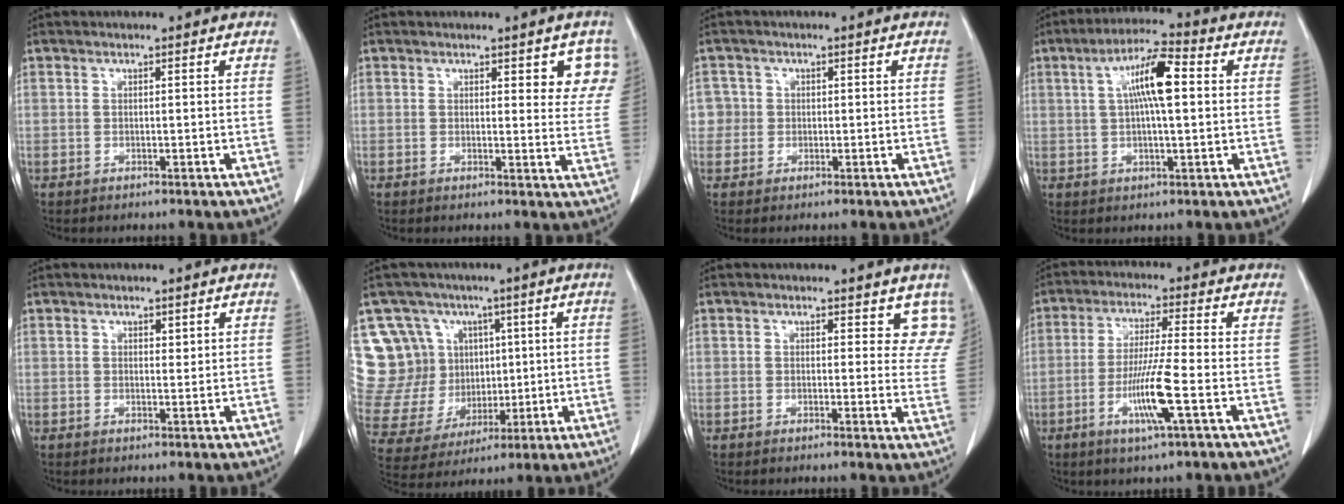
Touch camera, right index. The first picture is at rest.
{"total": 6.1, "force": [3.2, 2.1, 4.7], "torque": [-0.039, -0.007, 0.027]}
{"total": 2.7, "force": [0.1, 2.7, -0.3], "torque": [0.020, 0.010, 0.002]}
{"total": 8.9, "force": [1.8, 1.5, 8.6], "torque": [-0.157, 0.019, 0.027]}
{"total": 0.9, "force": [0.6, 0.4, 0.5], "torque": [-0.005, -0.005, 0.008]}
{"total": 18.5, "force": [6.3, 15.9, 7.1], "torque": [-0.182, 0.072, 0.152]}
{"total": 6.4, "force": [5.2, 3.0, 2.0], "torque": [0.007, -0.014, 0.039]}
{"total": 8.6, "force": [-2.8, -0.5, 8.1], "torque": [-0.159, -0.014, -0.053]}